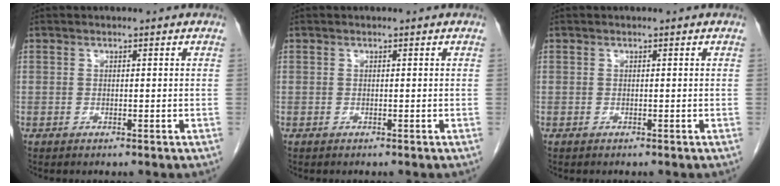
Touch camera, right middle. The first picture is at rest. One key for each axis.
{"total": 0.0}
{"total": 0.0}